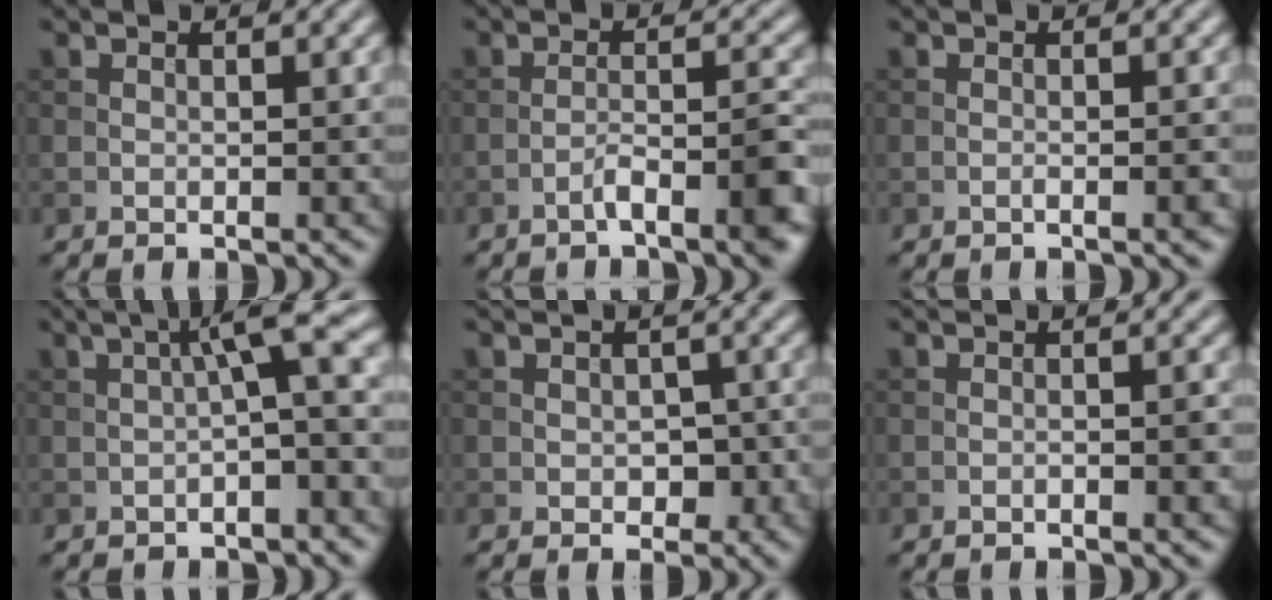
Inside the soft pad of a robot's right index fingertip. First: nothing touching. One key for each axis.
{"total": 4.5, "fx": -2.7, "fy": 0.8, "fz": 3.5, "tx": -0.054, "ty": 0.009, "tz": -0.049}
{"total": 1.3, "fx": -0.5, "fy": 0.2, "fz": 1.1, "tx": -0.013, "ty": 0.001, "tz": -0.012}
{"total": 5.1, "fx": 0.6, "fy": 0.8, "fz": 5.0, "tx": -0.074, "ty": 0.021, "tz": 0.000}
{"total": 2.4, "fx": -0.5, "fy": 1.7, "fz": 1.6, "tx": -0.021, "ty": -0.005, "tz": -0.005}
{"total": 1.5, "fx": -0.7, "fy": 0.3, "fz": 1.2, "tx": -0.017, "ty": 0.002, "tz": -0.013}